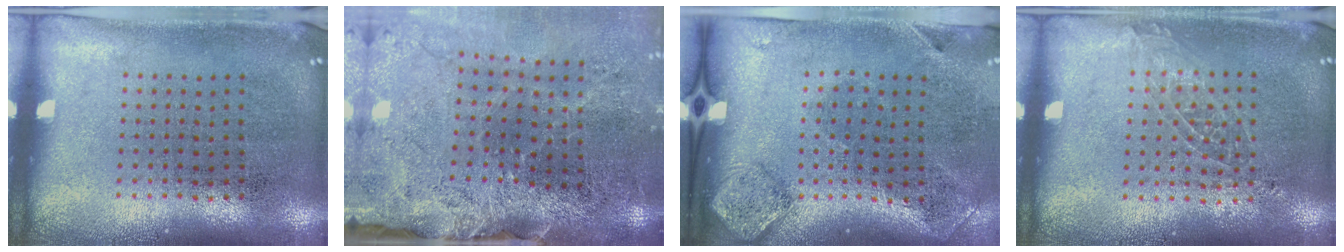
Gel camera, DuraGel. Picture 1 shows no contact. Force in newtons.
{"total": 3.9, "press": 3.1, "slide": 2.4}
{"total": 2.0, "press": 1.1, "slide": 1.7}
{"total": 1.0, "press": 1.0, "slide": 0.3}